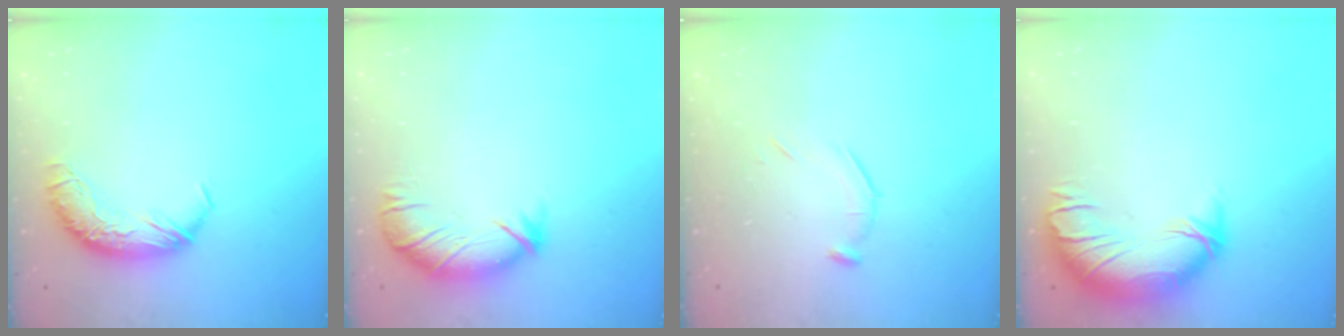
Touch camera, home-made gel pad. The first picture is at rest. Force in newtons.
{"total": 2.9, "press": 2.5, "slide": 1.5}
{"total": 6.1, "press": 6.0, "slide": 1.2}
{"total": 2.5, "press": 1.2, "slide": 2.2}